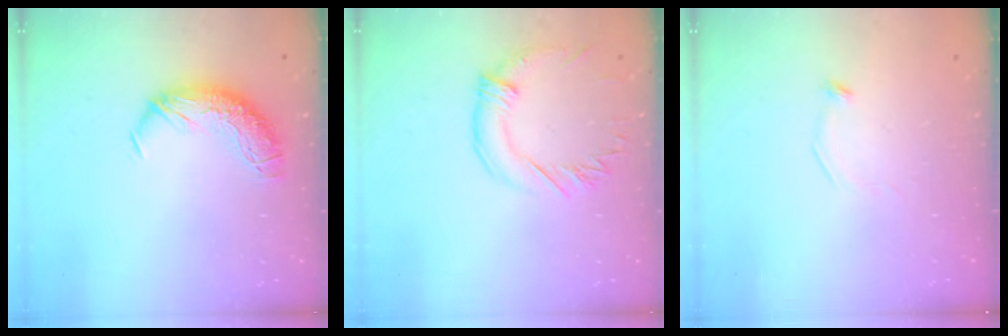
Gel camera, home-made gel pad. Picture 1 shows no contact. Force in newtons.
{"total": 1.3, "press": 0.3, "slide": 1.3}
{"total": 9.6, "press": 9.6, "slide": 0.3}